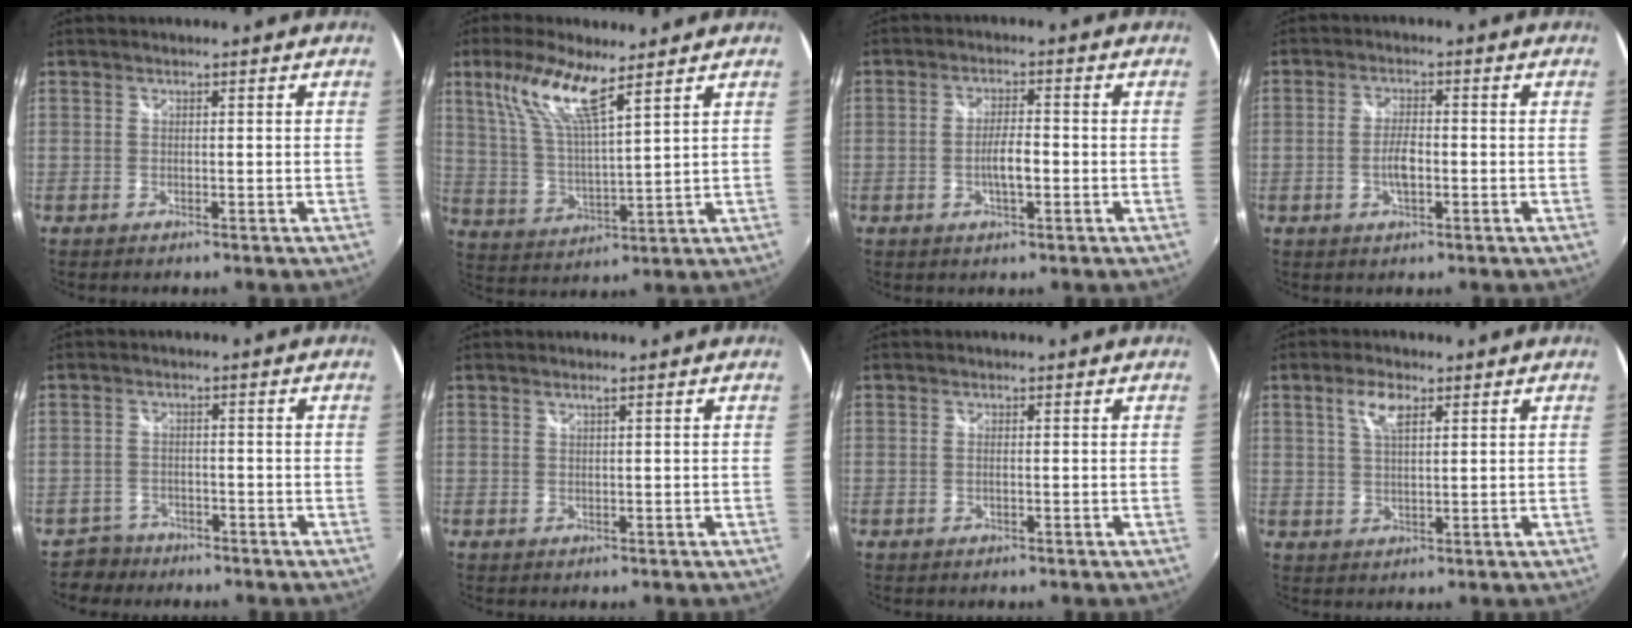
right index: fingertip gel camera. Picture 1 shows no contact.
{"total": 11.3, "force": [7.1, 2.2, 8.5], "torque": [-0.170, 0.005, 0.145]}
{"total": 4.0, "force": [-1.2, 1.1, 3.7], "torque": [-0.068, 0.000, -0.019]}
{"total": 4.0, "force": [-1.1, 1.5, 3.6], "torque": [-0.071, 0.001, -0.020]}
{"total": 3.7, "force": [-2.9, 2.2, -0.5], "torque": [-0.004, 0.010, -0.054]}
{"total": 0.6, "force": [0.4, -0.2, 0.4], "torque": [-0.006, 0.000, 0.007]}
{"total": 0.6, "force": [-0.1, 0.0, 0.6], "torque": [-0.013, 0.001, -0.004]}
{"total": 4.5, "force": [2.2, 1.7, 3.5], "torque": [-0.065, 0.006, 0.041]}